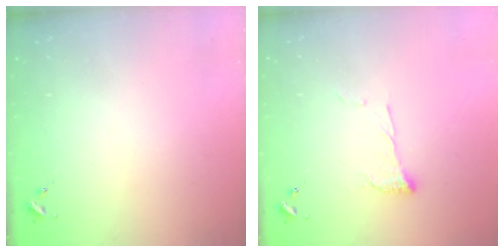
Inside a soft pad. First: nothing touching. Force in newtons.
{"total": 7.7, "press": 7.7, "slide": 0.1}